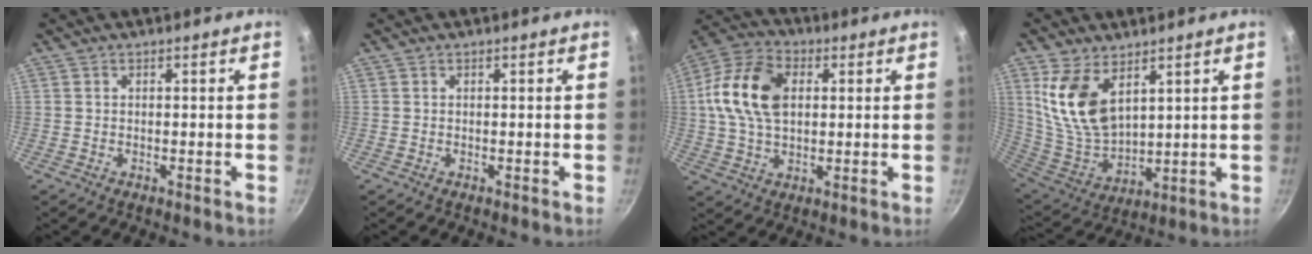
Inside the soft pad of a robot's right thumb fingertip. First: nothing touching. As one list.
[{"total": 0.0}, {"total": 14.5, "force": [2.3, 9.4, 10.8], "torque": [-0.186, 0.015, 0.029]}, {"total": 13.6, "force": [6.1, 7.6, 9.5], "torque": [-0.175, -0.048, 0.136]}]